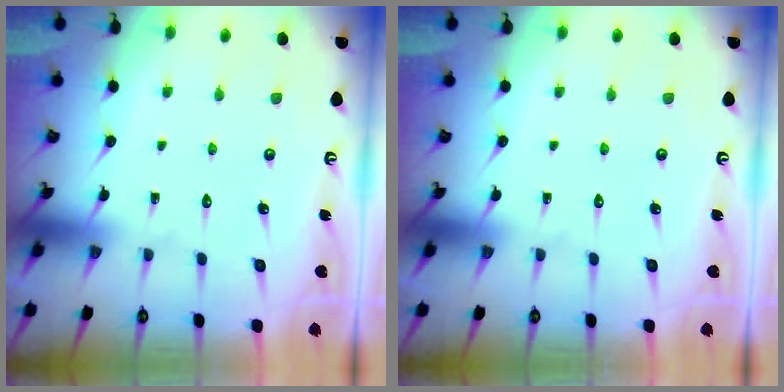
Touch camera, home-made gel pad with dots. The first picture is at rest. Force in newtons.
{"total": 0.0}